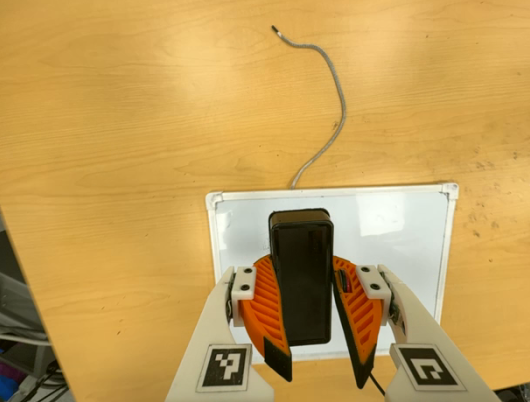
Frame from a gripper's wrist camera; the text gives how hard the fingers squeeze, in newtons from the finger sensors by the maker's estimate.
{"total": 11.5, "left": 10.7, "right": 12.4}